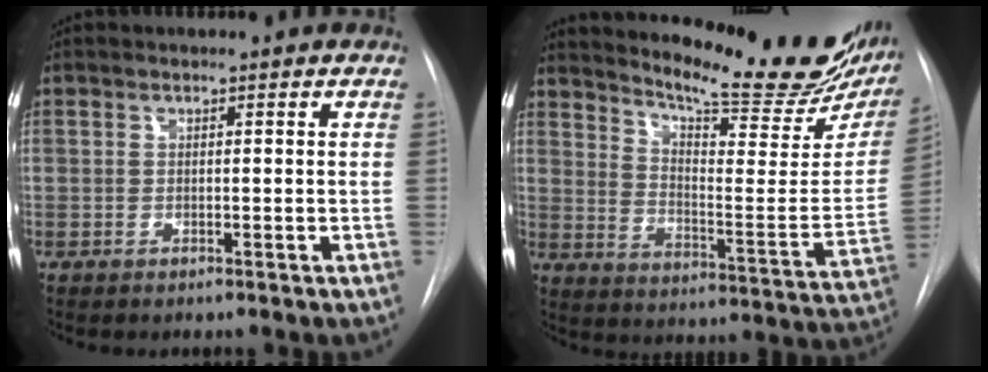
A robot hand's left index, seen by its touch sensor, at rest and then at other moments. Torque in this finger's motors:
{"motor_torque": [0.99, -1.14, 0.19, 0.08]}